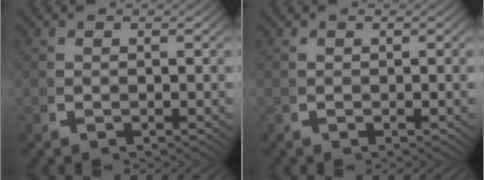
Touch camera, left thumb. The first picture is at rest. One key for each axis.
{"total": 0.0}